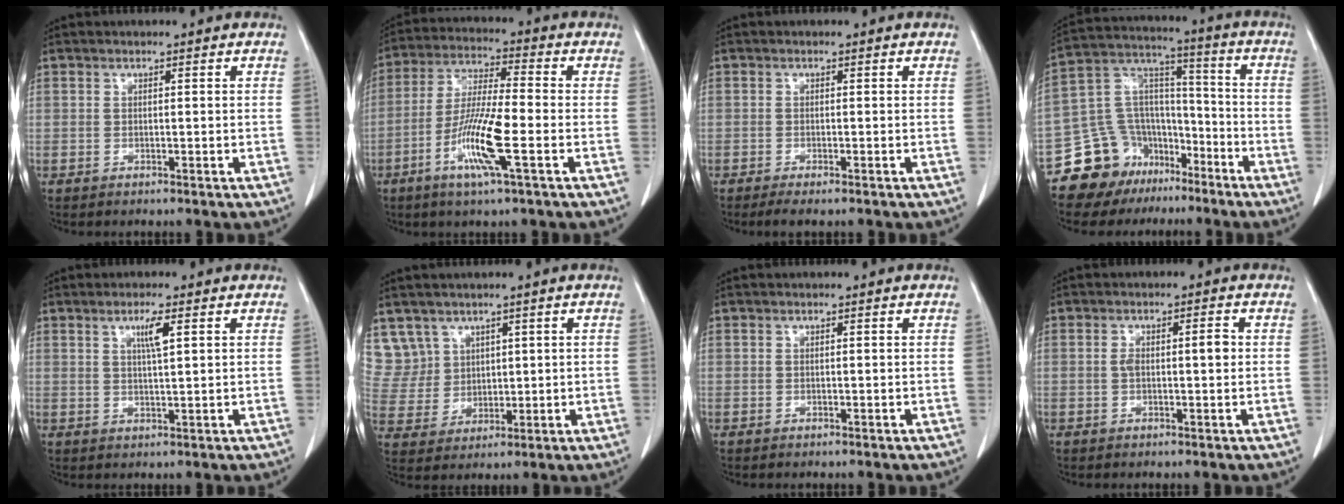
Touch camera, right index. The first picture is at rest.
{"total": 11.3, "force": [-4.0, 0.6, 10.6], "torque": [-0.210, -0.011, -0.080]}
{"total": 3.2, "force": [-2.4, 0.5, 2.0], "torque": [-0.025, -0.008, -0.034]}
{"total": 14.0, "force": [-9.5, 9.9, 2.8], "torque": [-0.051, 0.095, -0.158]}
{"total": 3.3, "force": [1.4, 0.0, 3.0], "torque": [-0.054, -0.002, 0.024]}
{"total": 8.0, "force": [4.8, 6.4, 0.0], "torque": [-0.008, 0.018, 0.112]}
{"total": 0.0}
{"total": 3.3, "force": [0.2, 1.0, 3.2], "torque": [-0.060, 0.011, 0.006]}